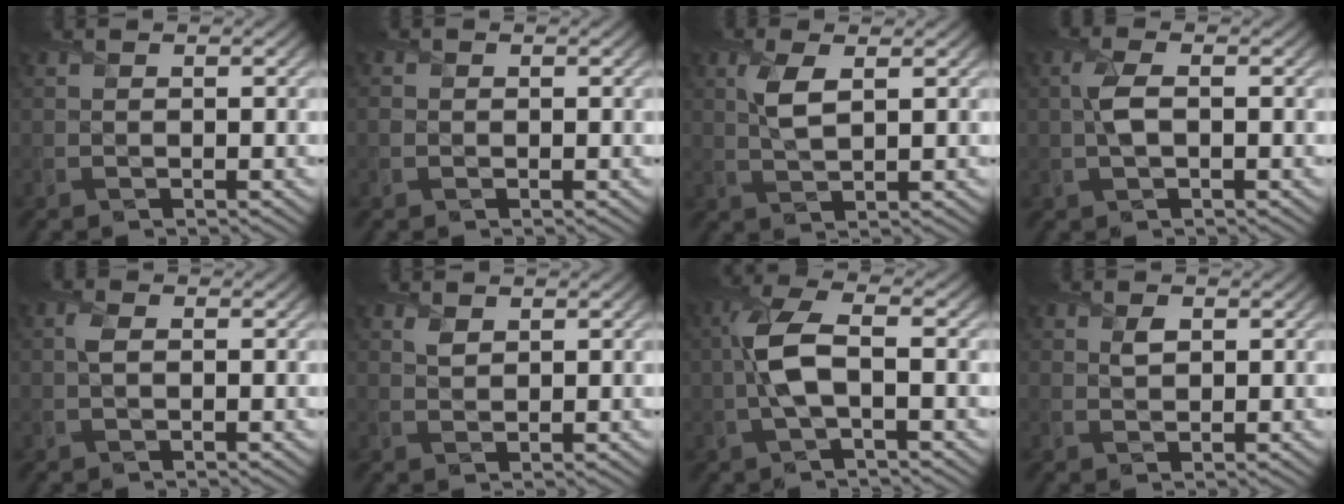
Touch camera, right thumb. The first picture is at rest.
{"total": 0.8, "force": [-0.1, 0.7, 0.1], "torque": [0.000, -0.006, -0.005]}
{"total": 3.7, "force": [1.3, 1.4, 3.2], "torque": [-0.077, 0.002, 0.025]}
{"total": 3.0, "force": [0.1, 1.3, 2.7], "torque": [-0.069, 0.003, -0.001]}
{"total": 1.4, "force": [0.1, 0.7, 1.2], "torque": [-0.032, 0.003, -0.002]}
{"total": 1.5, "force": [0.9, 0.9, 0.7], "torque": [-0.021, -0.005, 0.021]}
{"total": 6.4, "force": [-0.4, 2.3, 5.9], "torque": [-0.141, 0.008, -0.016]}
{"total": 1.5, "force": [0.7, 1.1, 0.9], "torque": [-0.019, -0.005, 0.012]}